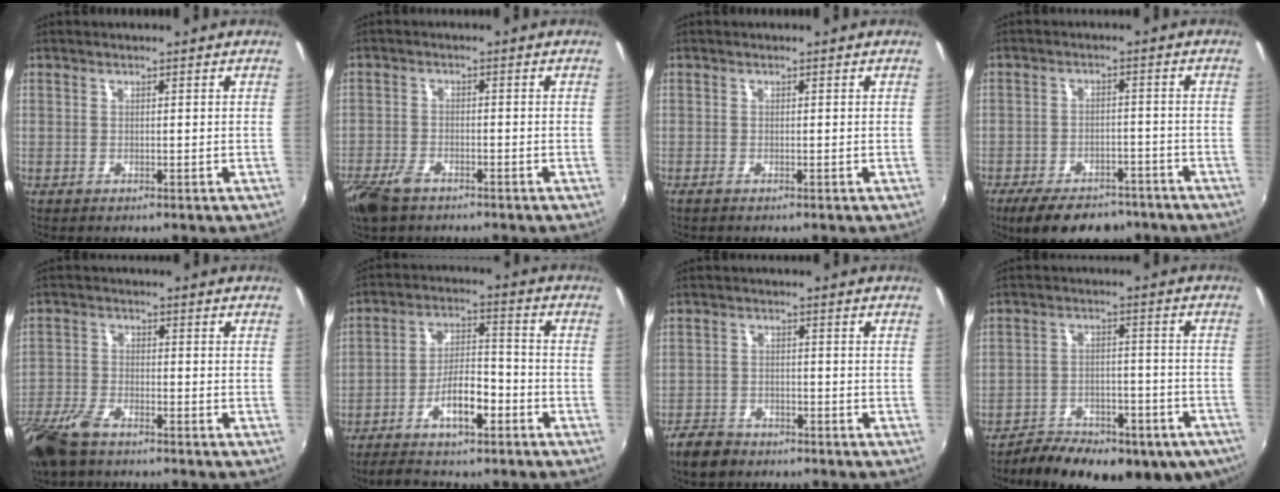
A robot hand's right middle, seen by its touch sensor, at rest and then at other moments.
{"total": 7.3, "force": [-5.2, 3.5, 3.8], "torque": [-0.106, -0.017, -0.102]}
{"total": 0.6, "force": [-0.5, 0.0, 0.3], "torque": [-0.006, -0.003, -0.012]}
{"total": 12.5, "force": [-9.4, 5.7, 5.9], "torque": [-0.131, -0.006, -0.135]}
{"total": 8.9, "force": [-6.6, 3.4, 4.9], "torque": [-0.124, -0.016, -0.136]}
{"total": 10.1, "force": [-6.4, 3.7, 7.0], "torque": [-0.133, 0.022, -0.103]}
{"total": 6.2, "force": [-4.9, 3.3, 2.0], "torque": [-0.067, 0.003, -0.086]}
{"total": 20.9, "force": [-15.2, 8.6, 11.4], "torque": [-0.199, -0.025, -0.198]}